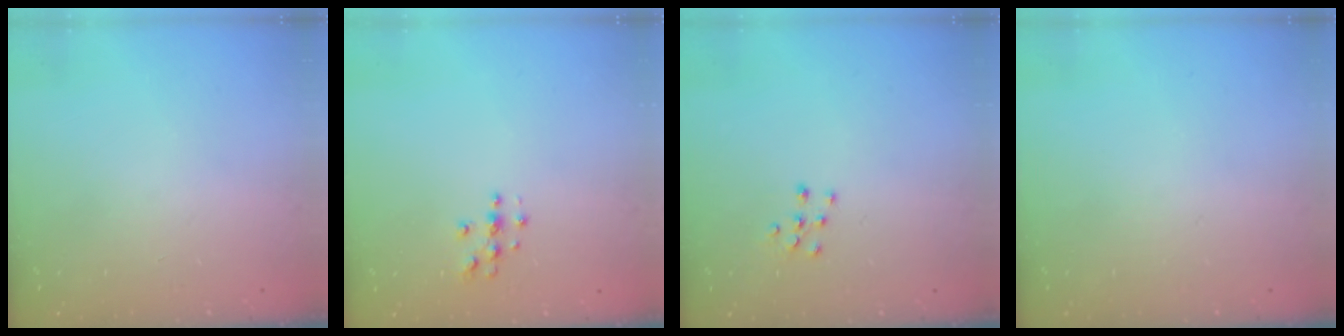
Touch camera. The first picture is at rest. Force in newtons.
{"total": 3.8, "press": 3.8, "slide": 0.5}
{"total": 6.8, "press": 6.8, "slide": 0.4}
{"total": 0.0}